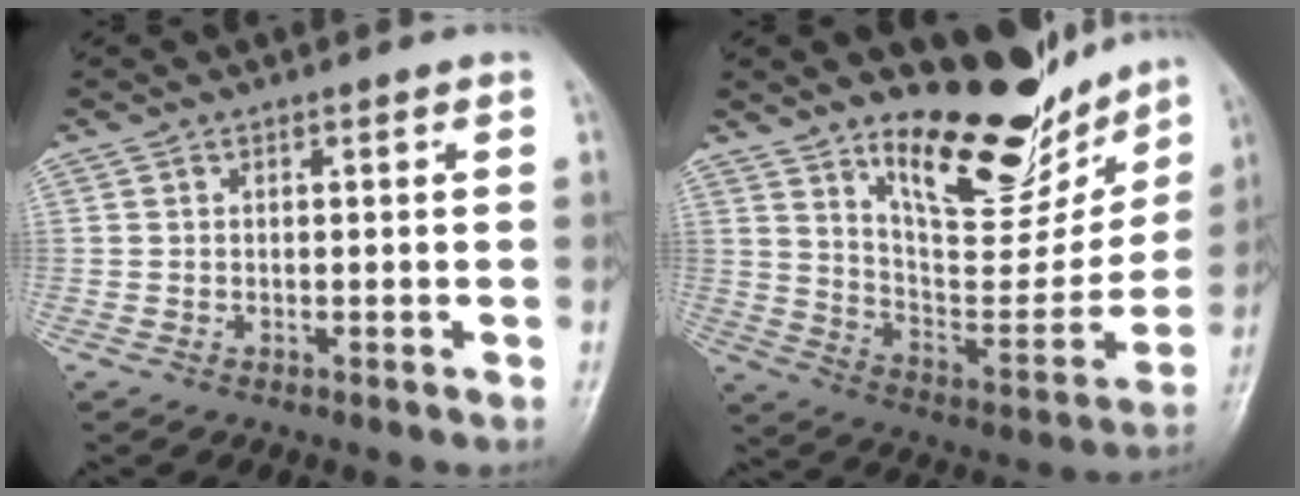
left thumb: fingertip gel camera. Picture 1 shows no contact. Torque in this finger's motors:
{"motor_torque": [0.96, 0.88, 1.39, -1.38, 0.24]}